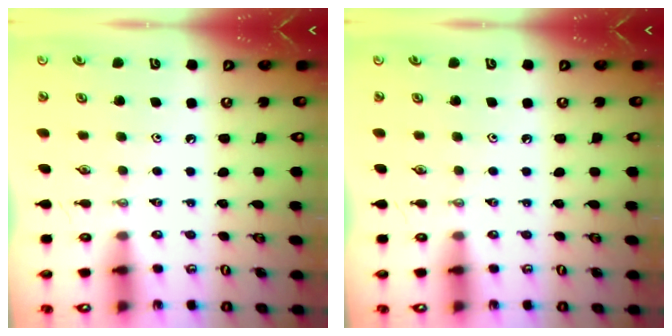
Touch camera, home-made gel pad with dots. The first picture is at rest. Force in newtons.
{"total": 0.0}